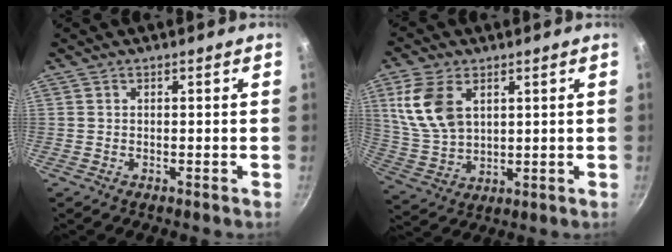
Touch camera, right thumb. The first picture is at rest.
{"total": 11.9, "force": [4.3, 7.3, 8.3], "torque": [-0.159, -0.018, 0.097]}